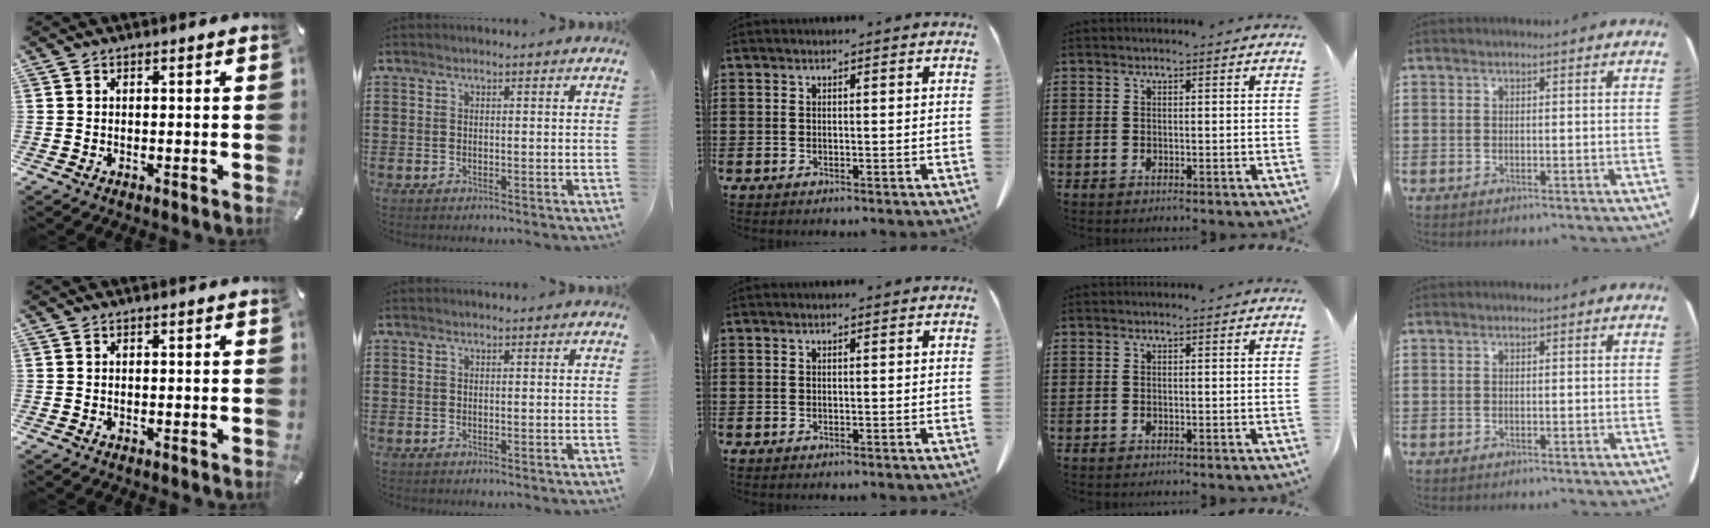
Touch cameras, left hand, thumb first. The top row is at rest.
{}